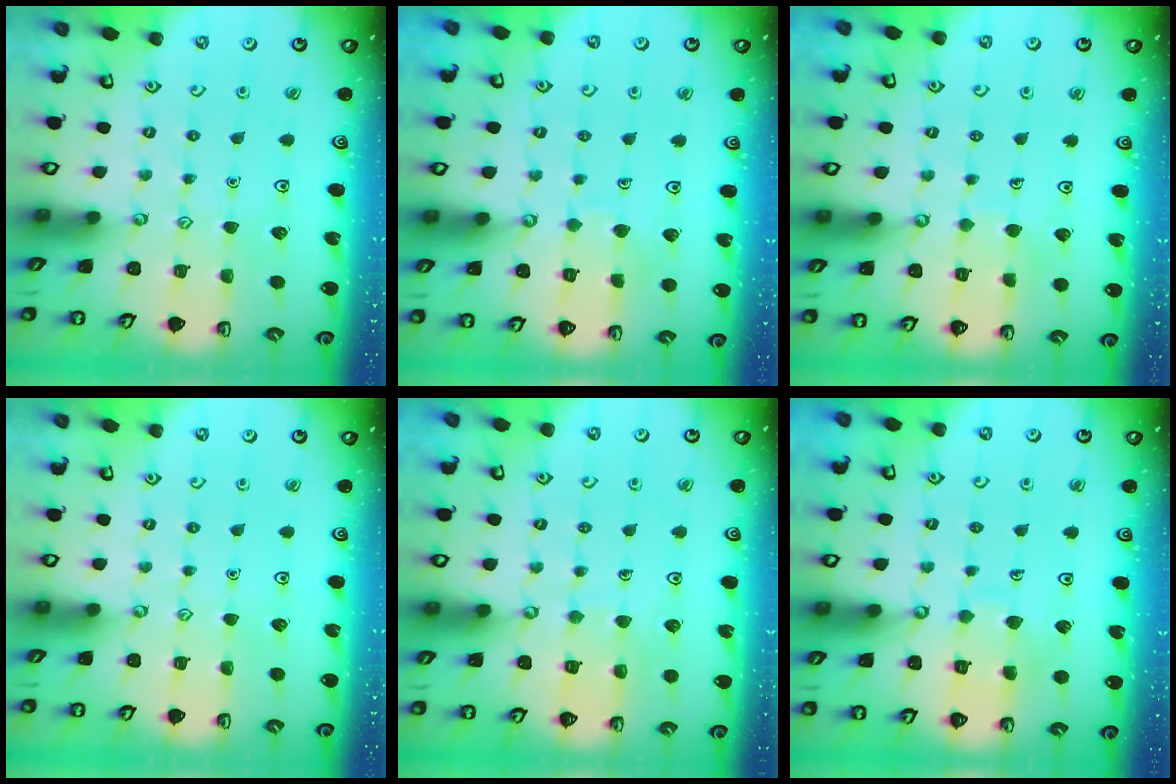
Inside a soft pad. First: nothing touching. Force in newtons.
{"total": 5.6, "press": 5.6, "slide": 0.3}
{"total": 3.8, "press": 3.7, "slide": 0.3}
{"total": 0.0}
{"total": 4.9, "press": 4.9, "slide": 0.3}
{"total": 7.5, "press": 7.4, "slide": 0.7}